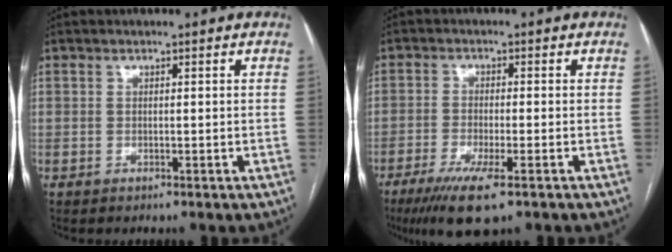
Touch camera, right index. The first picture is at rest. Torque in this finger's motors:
{"motor_torque": [0.83, -0.33, 0.16, 0.10]}